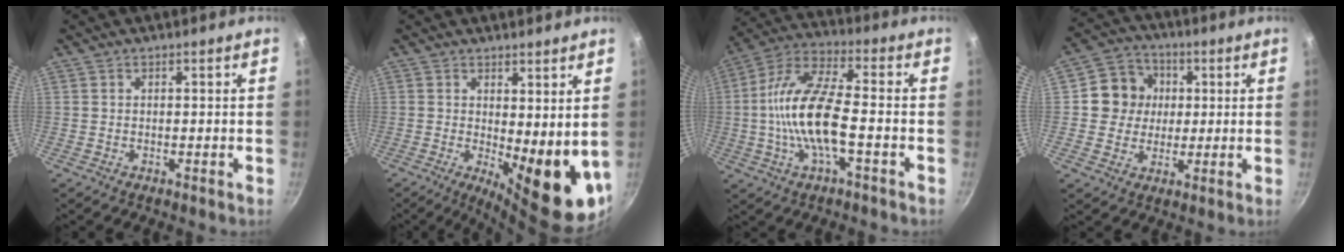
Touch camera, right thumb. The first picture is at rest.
{"total": 12.4, "force": [0.6, 4.4, 11.6], "torque": [-0.124, -0.028, 0.019]}
{"total": 15.1, "force": [-2.6, 5.3, 13.9], "torque": [-0.270, 0.034, -0.064]}
{"total": 9.4, "force": [1.3, 8.7, 3.1], "torque": [-0.014, 0.014, 0.010]}